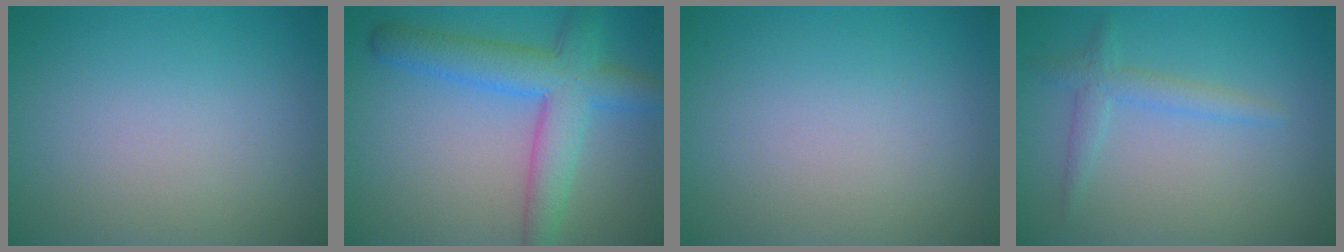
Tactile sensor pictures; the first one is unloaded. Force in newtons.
{"total": 6.3, "press": 6.3, "slide": 0.3}
{"total": 0.0}
{"total": 2.0, "press": 2.0, "slide": 0.1}